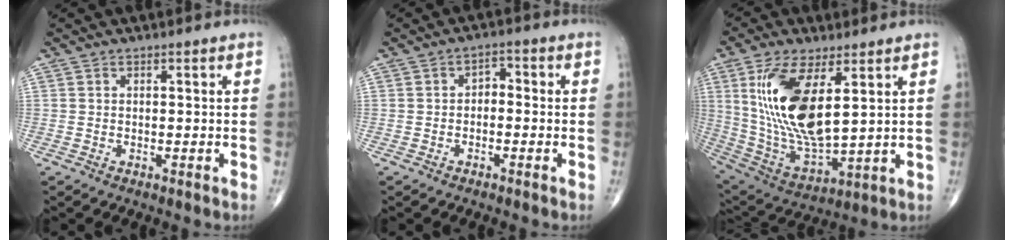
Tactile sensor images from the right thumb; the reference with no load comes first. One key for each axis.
{"total": 2.6, "fx": -0.5, "fy": 1.8, "fz": 1.8, "tx": -0.016, "ty": 0.018, "tz": -0.018}
{"total": 18.7, "fx": 5.2, "fy": 7.8, "fz": 16.2, "tx": -0.324, "ty": -0.027, "tz": 0.112}